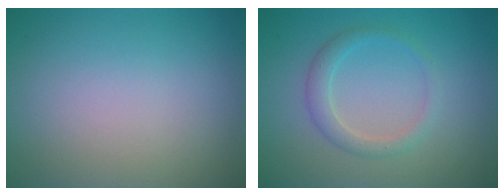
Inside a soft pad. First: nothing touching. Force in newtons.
{"total": 2.0, "press": 2.0, "slide": 0.1}